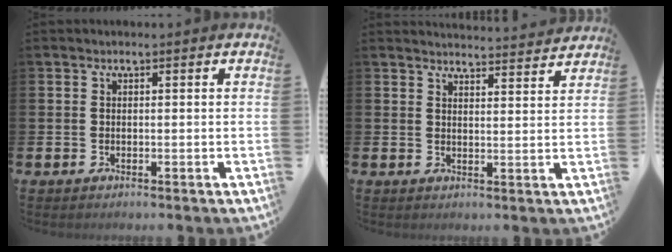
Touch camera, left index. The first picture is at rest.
{"total": 3.7, "force": [3.7, -0.1, 0.0], "torque": [0.005, -0.032, 0.064]}